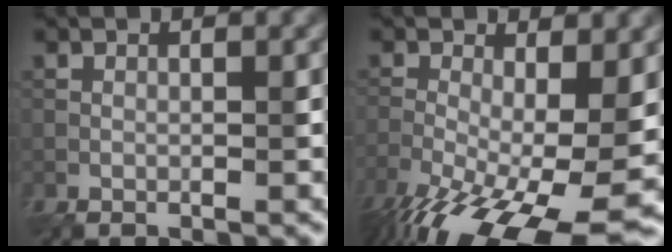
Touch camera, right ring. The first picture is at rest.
{"total": 14.5, "force": [-6.2, 5.8, 11.7], "torque": [-0.211, -0.032, -0.090]}